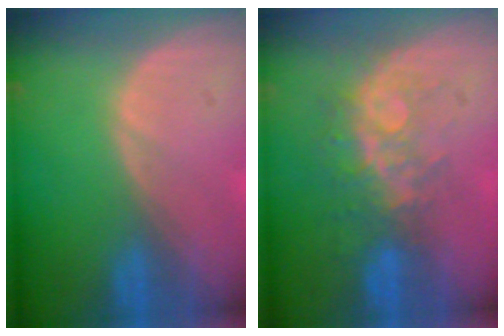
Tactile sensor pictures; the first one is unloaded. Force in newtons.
{"total": 8.4, "press": 6.9, "slide": 4.8}